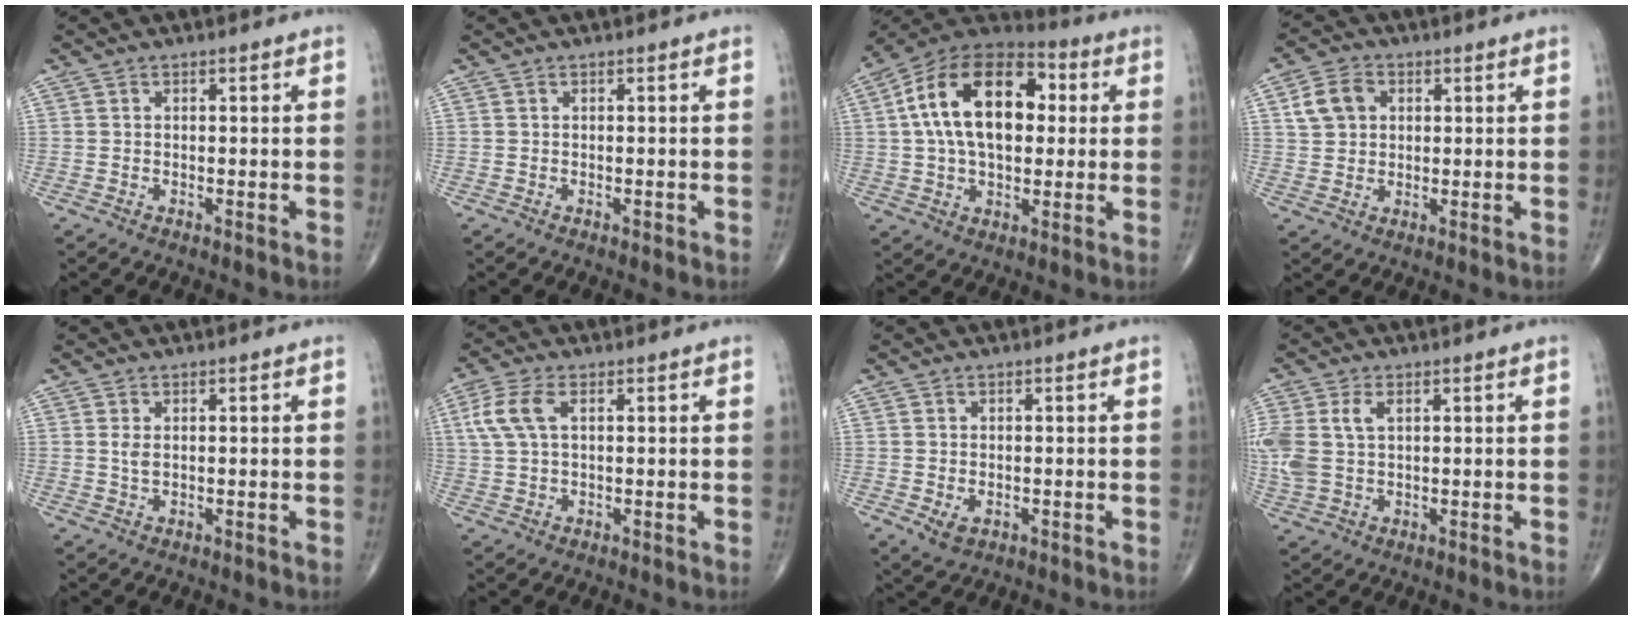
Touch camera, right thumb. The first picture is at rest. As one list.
[{"total": 0.0}, {"total": 20.9, "force": [3.5, 12.4, 16.4], "torque": [-0.265, 0.023, 0.050]}, {"total": 6.5, "force": [1.9, 5.1, 3.6], "torque": [-0.053, 0.005, 0.033]}, {"total": 1.6, "force": [0.4, 0.9, 1.3], "torque": [-0.025, -0.001, 0.011]}, {"total": 6.2, "force": [1.8, 3.1, 5.1], "torque": [-0.133, 0.014, 0.037]}, {"total": 2.7, "force": [-0.7, 1.9, 1.9], "torque": [-0.030, -0.004, -0.002]}, {"total": 8.7, "force": [1.9, 5.4, 6.5], "torque": [-0.167, 0.012, 0.045]}]